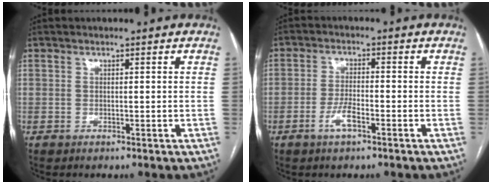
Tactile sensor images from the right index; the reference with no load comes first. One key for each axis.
{"total": 3.9, "fx": -2.1, "fy": 0.8, "fz": 3.2, "tx": -0.064, "ty": 0.001, "tz": -0.040}